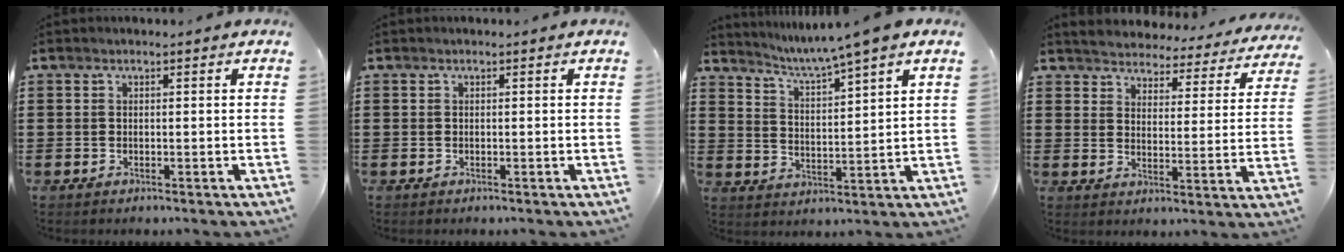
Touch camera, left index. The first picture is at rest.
{"total": 0.0}
{"total": 4.4, "force": [3.7, -1.5, 1.9], "torque": [-0.053, -0.032, 0.056]}
{"total": 3.9, "force": [3.9, -0.1, -0.3], "torque": [-0.020, -0.038, 0.062]}